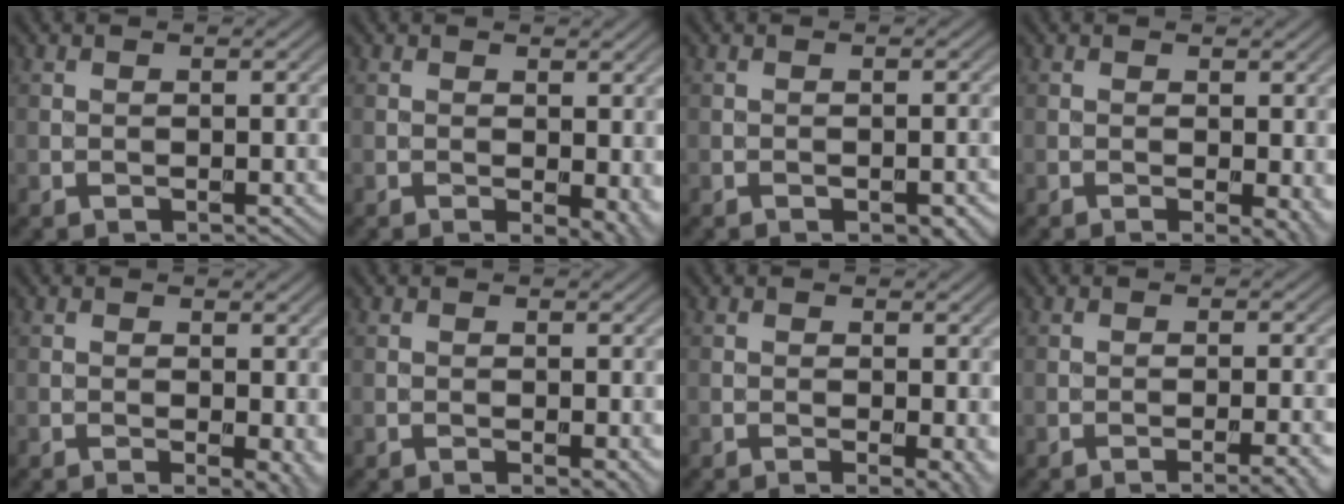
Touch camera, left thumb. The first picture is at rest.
{"total": 4.0, "force": [-0.4, 1.8, 3.5], "torque": [-0.040, -0.006, -0.002]}
{"total": 2.8, "force": [-1.6, 1.0, 2.0], "torque": [-0.025, 0.000, -0.017]}
{"total": 2.9, "force": [-0.5, 0.7, 2.8], "torque": [-0.035, -0.006, -0.007]}
{"total": 3.4, "force": [-0.4, 1.1, 3.2], "torque": [-0.037, -0.006, -0.005]}
{"total": 1.6, "force": [-0.4, 0.4, 1.5], "torque": [-0.018, -0.007, -0.005]}
{"total": 2.7, "force": [-0.5, 0.5, 2.6], "torque": [-0.034, -0.006, -0.009]}
{"total": 3.8, "force": [-1.8, 0.7, 3.3], "torque": [-0.037, 0.008, -0.029]}